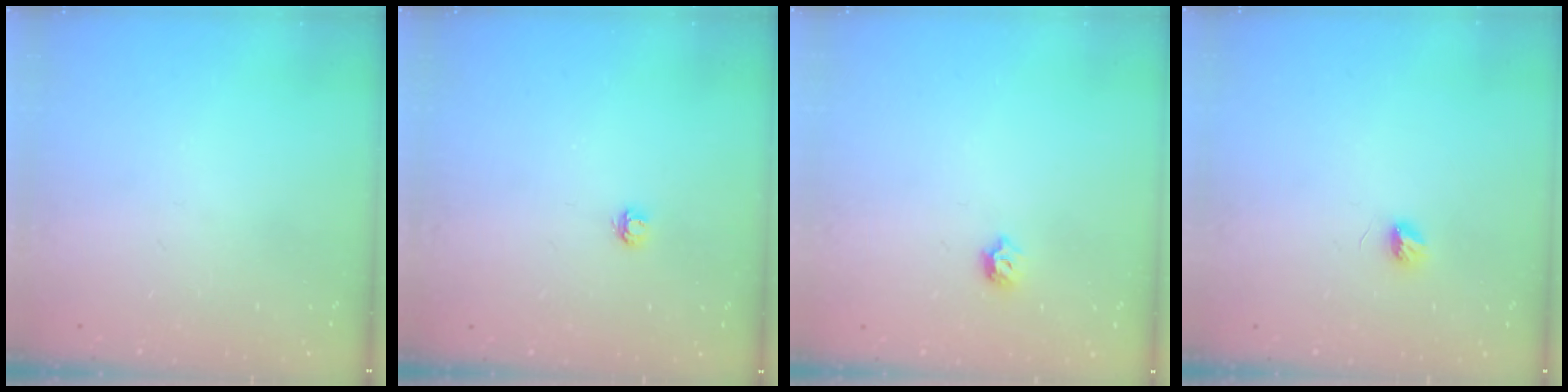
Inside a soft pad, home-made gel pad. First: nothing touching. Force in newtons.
{"total": 3.2, "press": 3.2, "slide": 0.3}
{"total": 6.1, "press": 6.0, "slide": 1.1}
{"total": 3.4, "press": 3.4, "slide": 0.4}